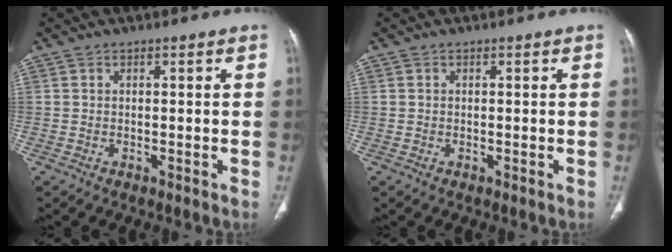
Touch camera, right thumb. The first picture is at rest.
{"total": 0.0}